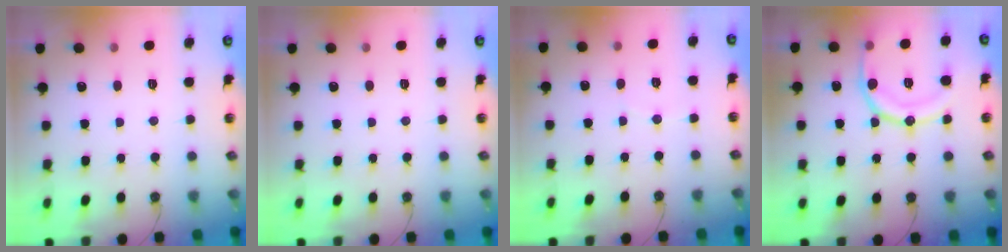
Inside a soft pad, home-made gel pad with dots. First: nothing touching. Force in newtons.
{"total": 0.0}
{"total": 3.0, "press": 3.0, "slide": 0.3}
{"total": 15.9, "press": 15.8, "slide": 1.8}